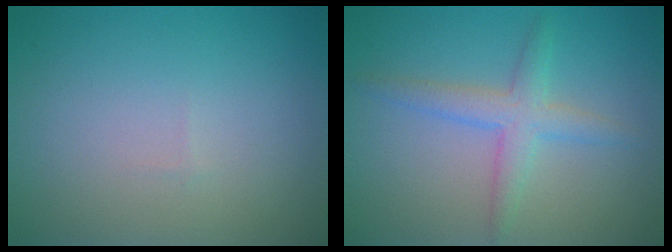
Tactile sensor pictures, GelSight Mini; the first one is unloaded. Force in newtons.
{"total": 2.9, "press": 2.9, "slide": 0.0}